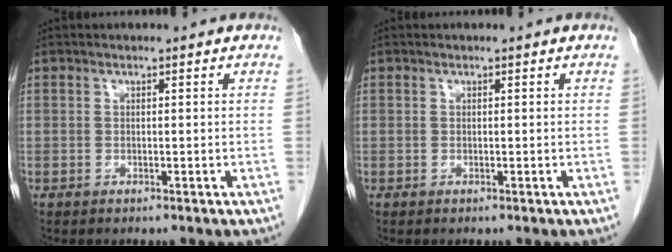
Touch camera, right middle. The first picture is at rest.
{"total": 0.0}